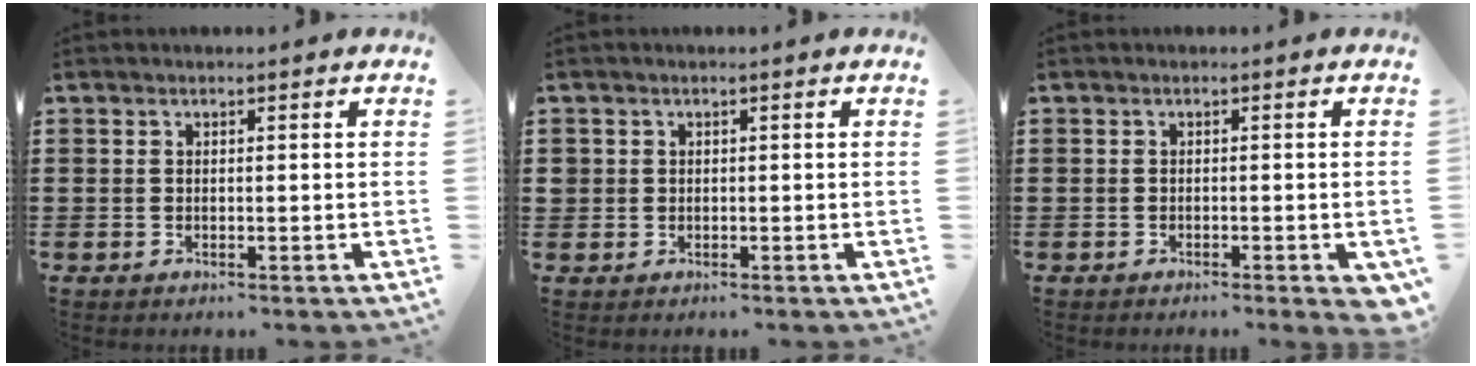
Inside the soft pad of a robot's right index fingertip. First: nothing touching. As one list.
[{"total": 1.1, "force": [-0.1, 1.1, 0.1], "torque": [-0.005, 0.004, -0.003]}, {"total": 1.2, "force": [-0.9, 0.1, 0.8], "torque": [-0.014, -0.002, -0.016]}]